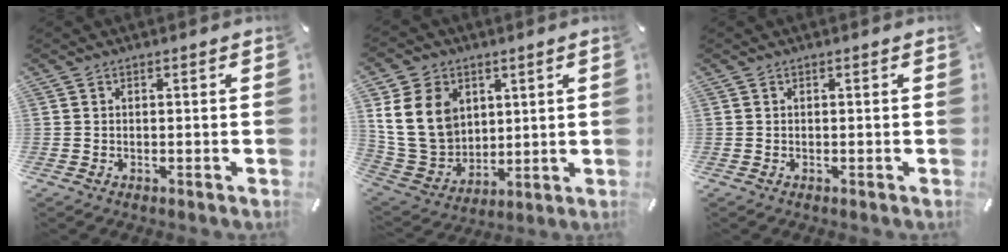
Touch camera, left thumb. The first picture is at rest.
{"total": 15.6, "force": [4.7, 12.7, 7.7], "torque": [-0.178, -0.017, 0.090]}
{"total": 0.0}